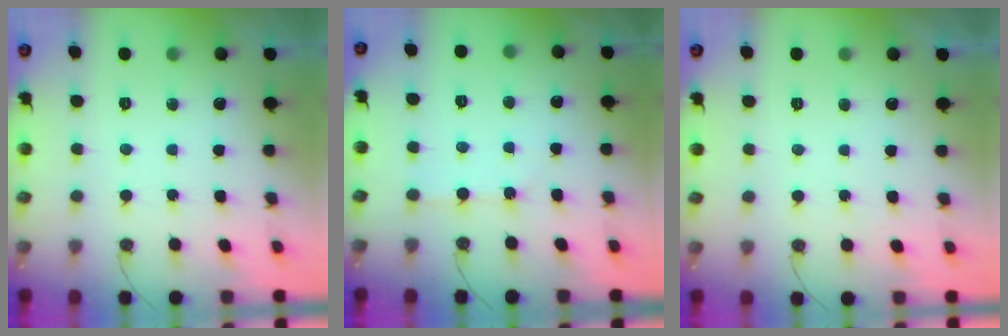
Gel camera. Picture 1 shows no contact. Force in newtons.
{"total": 2.1, "press": 2.1, "slide": 0.4}
{"total": 0.0}